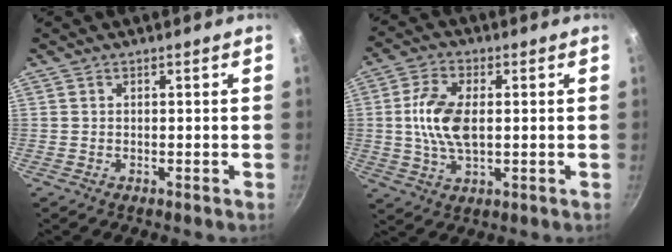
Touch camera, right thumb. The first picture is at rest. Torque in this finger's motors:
{"motor_torque": [0.89, 0.89, 1.13, -0.37, 0.28]}